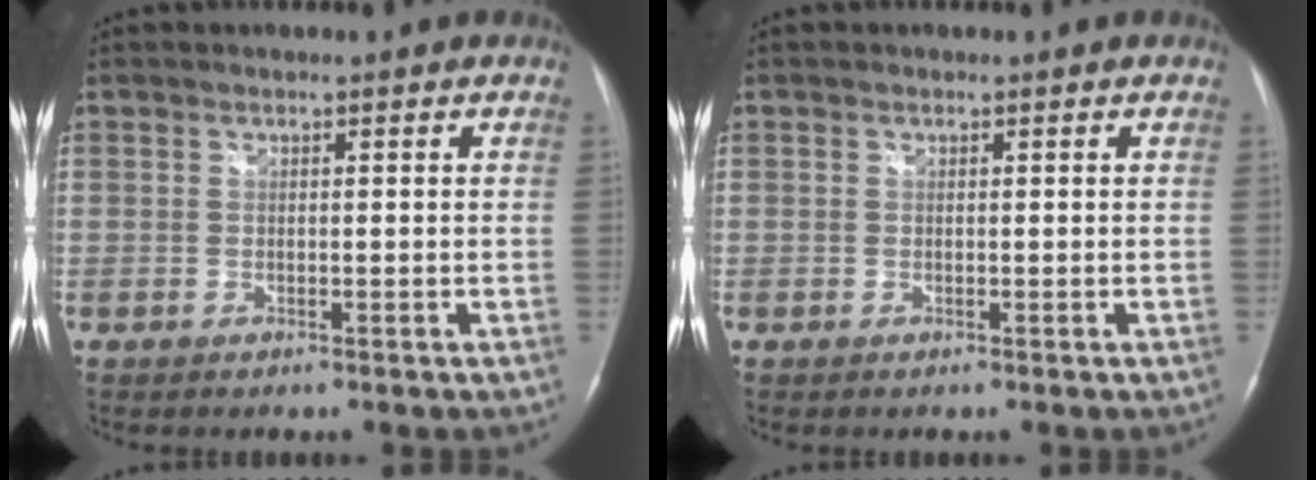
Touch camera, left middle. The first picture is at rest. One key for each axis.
{"total": 0.0}